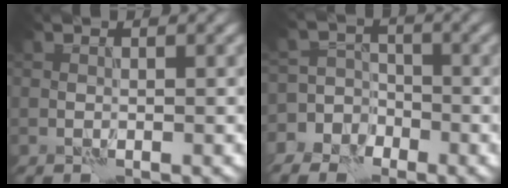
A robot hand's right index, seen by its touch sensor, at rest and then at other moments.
{"total": 6.4, "force": [-3.6, 5.3, 0.4], "torque": [0.014, 0.001, -0.081]}